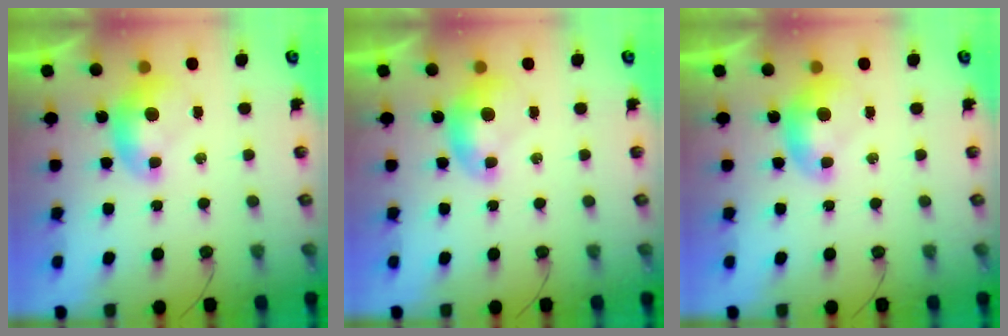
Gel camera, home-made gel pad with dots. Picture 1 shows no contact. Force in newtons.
{"total": 0.0}
{"total": 0.0}